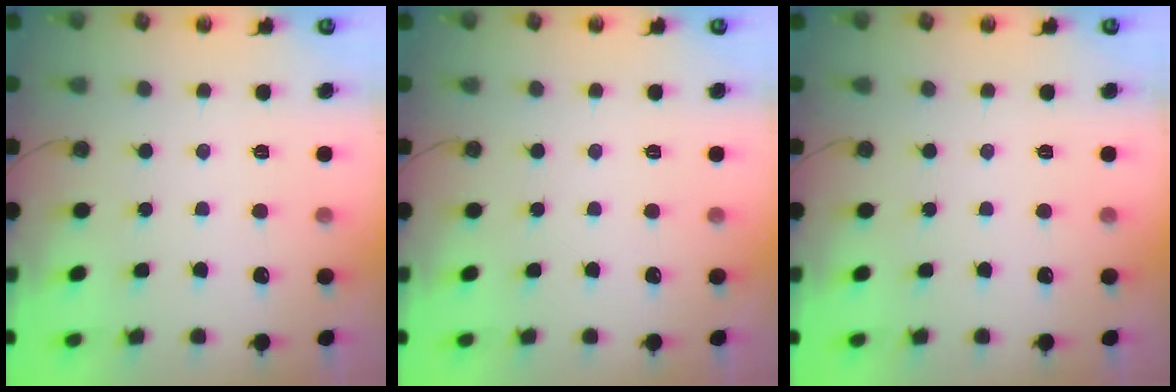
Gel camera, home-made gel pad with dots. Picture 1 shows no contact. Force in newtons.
{"total": 0.0}
{"total": 0.0}